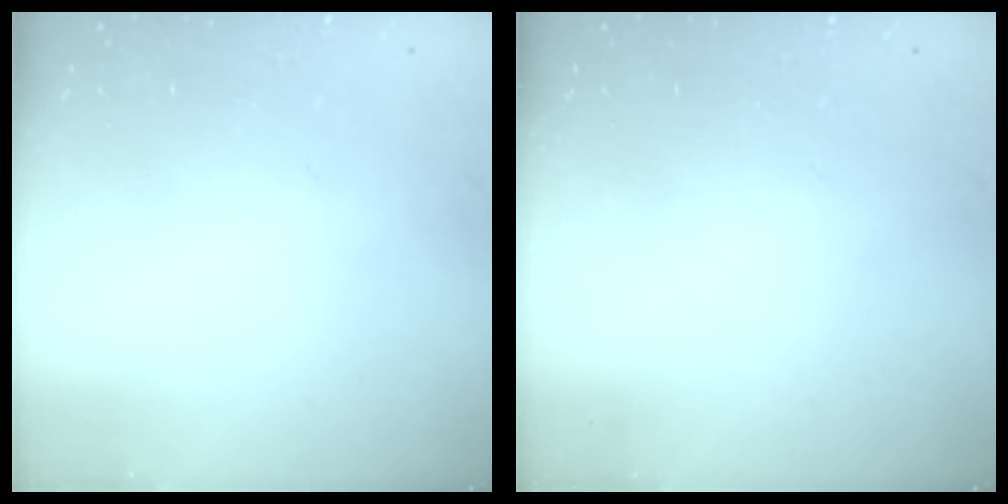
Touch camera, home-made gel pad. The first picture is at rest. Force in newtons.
{"total": 0.0}